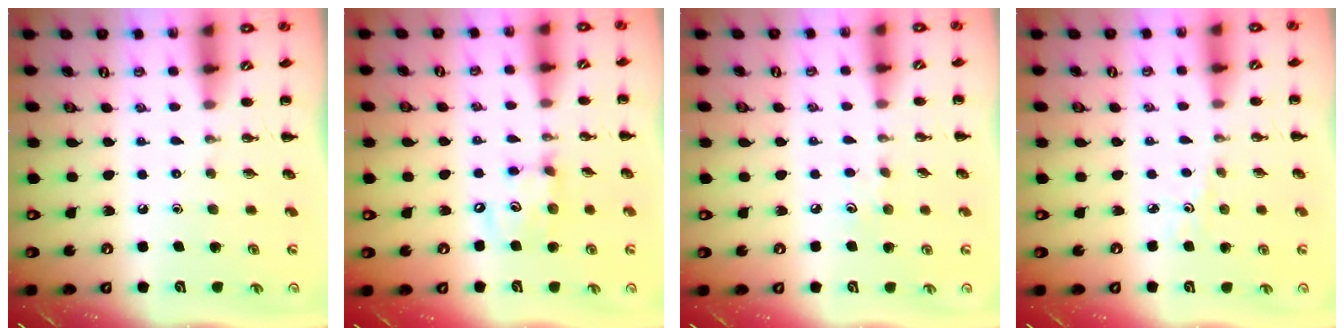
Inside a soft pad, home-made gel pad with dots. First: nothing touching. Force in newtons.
{"total": 8.7, "press": 8.5, "slide": 1.7}
{"total": 5.2, "press": 5.0, "slide": 1.5}
{"total": 2.2, "press": 2.1, "slide": 0.7}